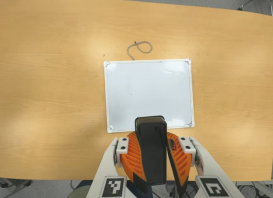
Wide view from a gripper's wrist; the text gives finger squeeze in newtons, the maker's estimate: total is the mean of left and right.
{"total": 13.0, "left": 12.3, "right": 13.7}